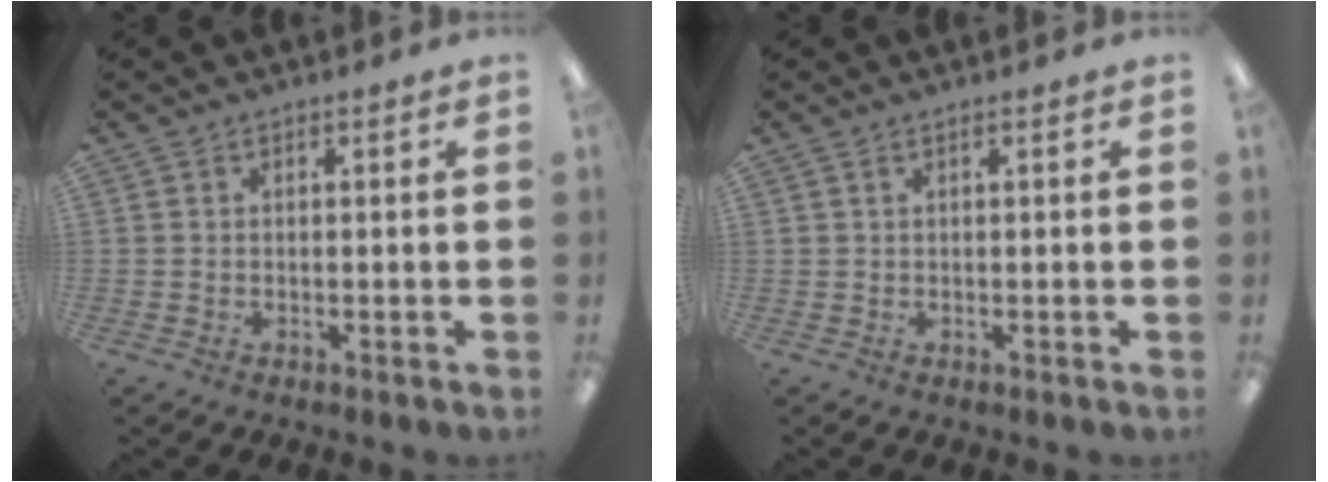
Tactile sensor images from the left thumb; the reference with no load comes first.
{"total": 0.8, "force": [0.4, 0.1, 0.7], "torque": [-0.014, -0.001, 0.007]}